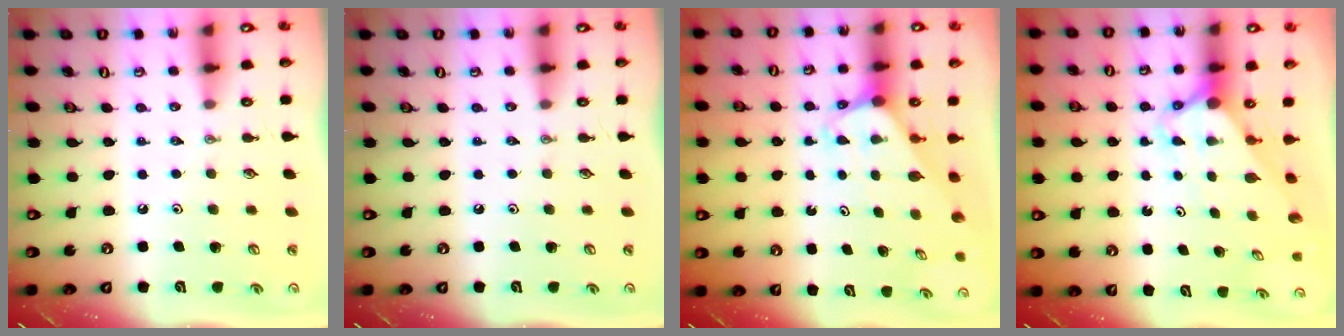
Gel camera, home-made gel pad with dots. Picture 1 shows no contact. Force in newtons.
{"total": 0.0}
{"total": 1.9, "press": 1.9, "slide": 0.1}
{"total": 2.9, "press": 2.9, "slide": 0.2}